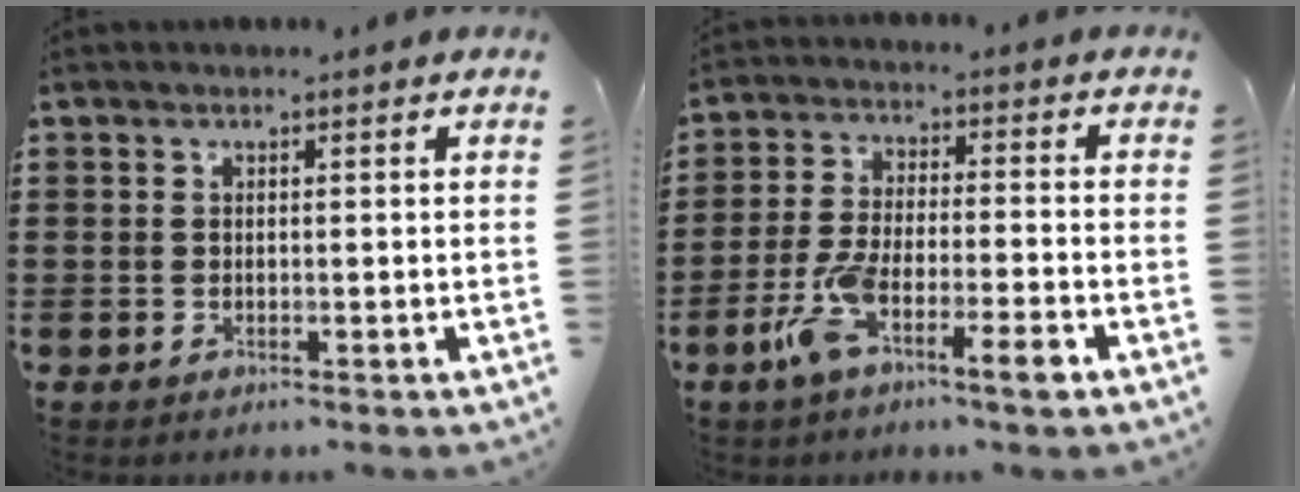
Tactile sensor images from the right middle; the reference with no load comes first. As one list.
[{"total": 8.5, "force": [-5.1, 1.7, 6.6], "torque": [-0.144, -0.006, -0.097]}]